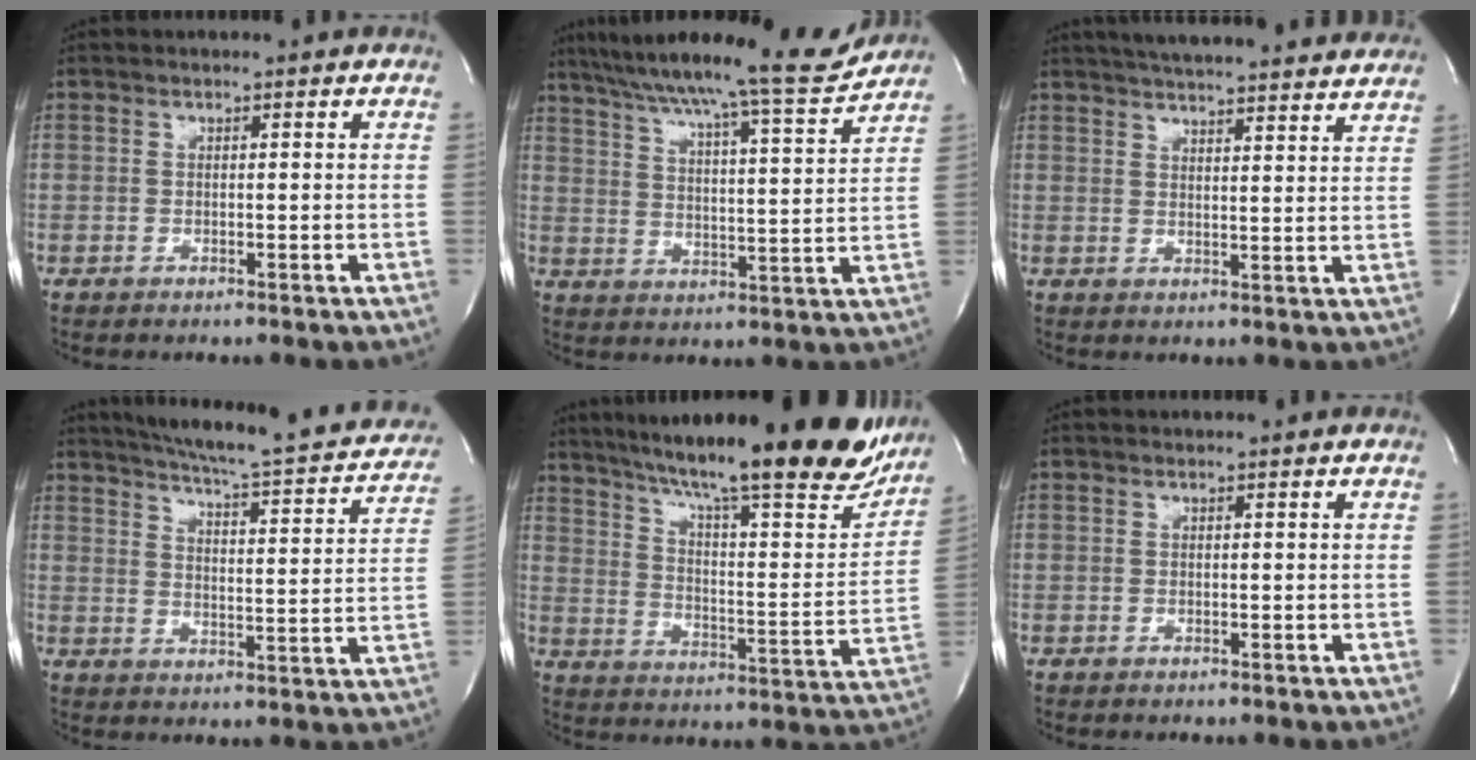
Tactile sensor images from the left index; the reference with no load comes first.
{"total": 17.1, "force": [15.6, -0.6, 7.1], "torque": [-0.115, -0.023, 0.225]}
{"total": 23.1, "force": [21.1, 2.5, 9.0], "torque": [-0.142, -0.001, 0.266]}
{"total": 23.1, "force": [20.6, 3.1, 9.9], "torque": [-0.148, -0.036, 0.253]}
{"total": 28.1, "force": [23.4, 3.9, 15.1], "torque": [-0.234, -0.048, 0.313]}
{"total": 0.0}